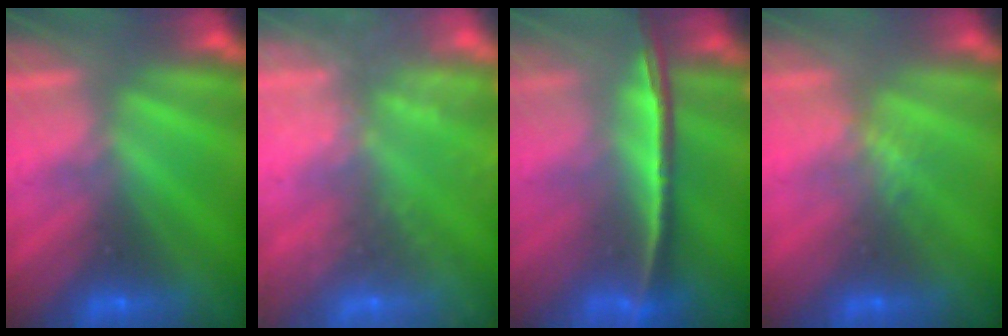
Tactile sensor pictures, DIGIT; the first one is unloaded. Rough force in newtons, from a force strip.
{"total": 9.0}
{"total": 1.4}
{"total": 2.1}